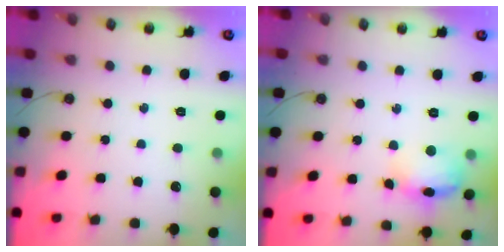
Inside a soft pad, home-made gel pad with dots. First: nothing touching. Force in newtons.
{"total": 12.8, "press": 12.7, "slide": 1.3}